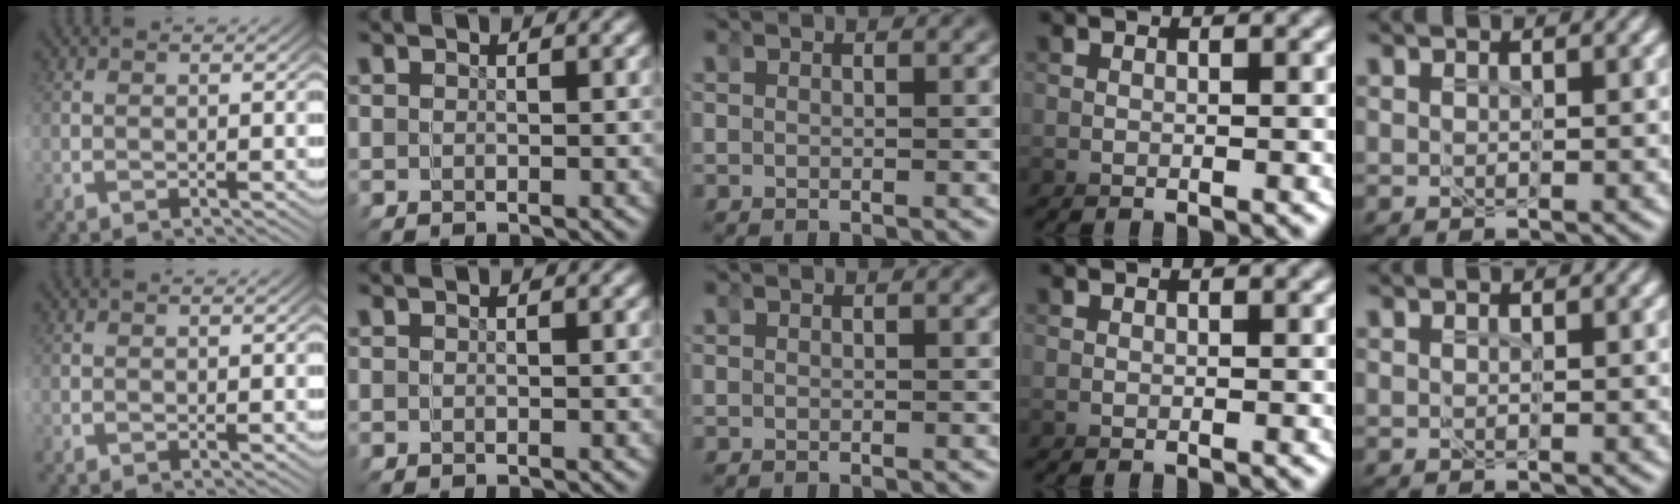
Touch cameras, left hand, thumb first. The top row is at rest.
{}